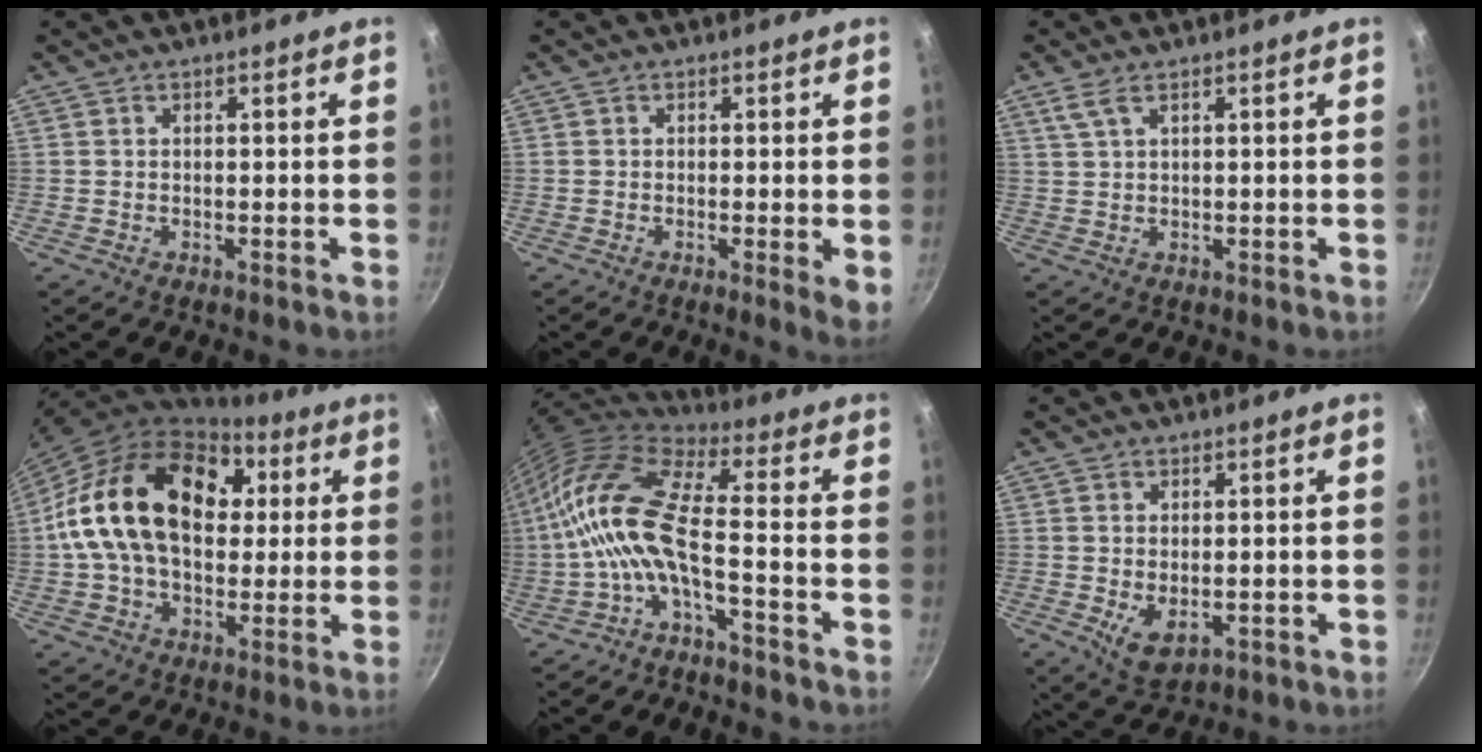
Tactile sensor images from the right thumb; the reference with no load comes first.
{"total": 3.7, "force": [-0.3, 0.8, 3.6], "torque": [-0.048, -0.013, -0.006]}
{"total": 2.7, "force": [1.6, 1.0, 2.0], "torque": [-0.041, -0.003, 0.038]}
{"total": 24.7, "force": [4.1, 16.8, 17.6], "torque": [-0.292, 0.034, 0.060]}
{"total": 14.5, "force": [-3.3, 5.0, 13.2], "torque": [-0.284, 0.040, -0.076]}
{"total": 5.5, "force": [-0.9, 3.3, 4.2], "torque": [-0.071, -0.018, -0.005]}